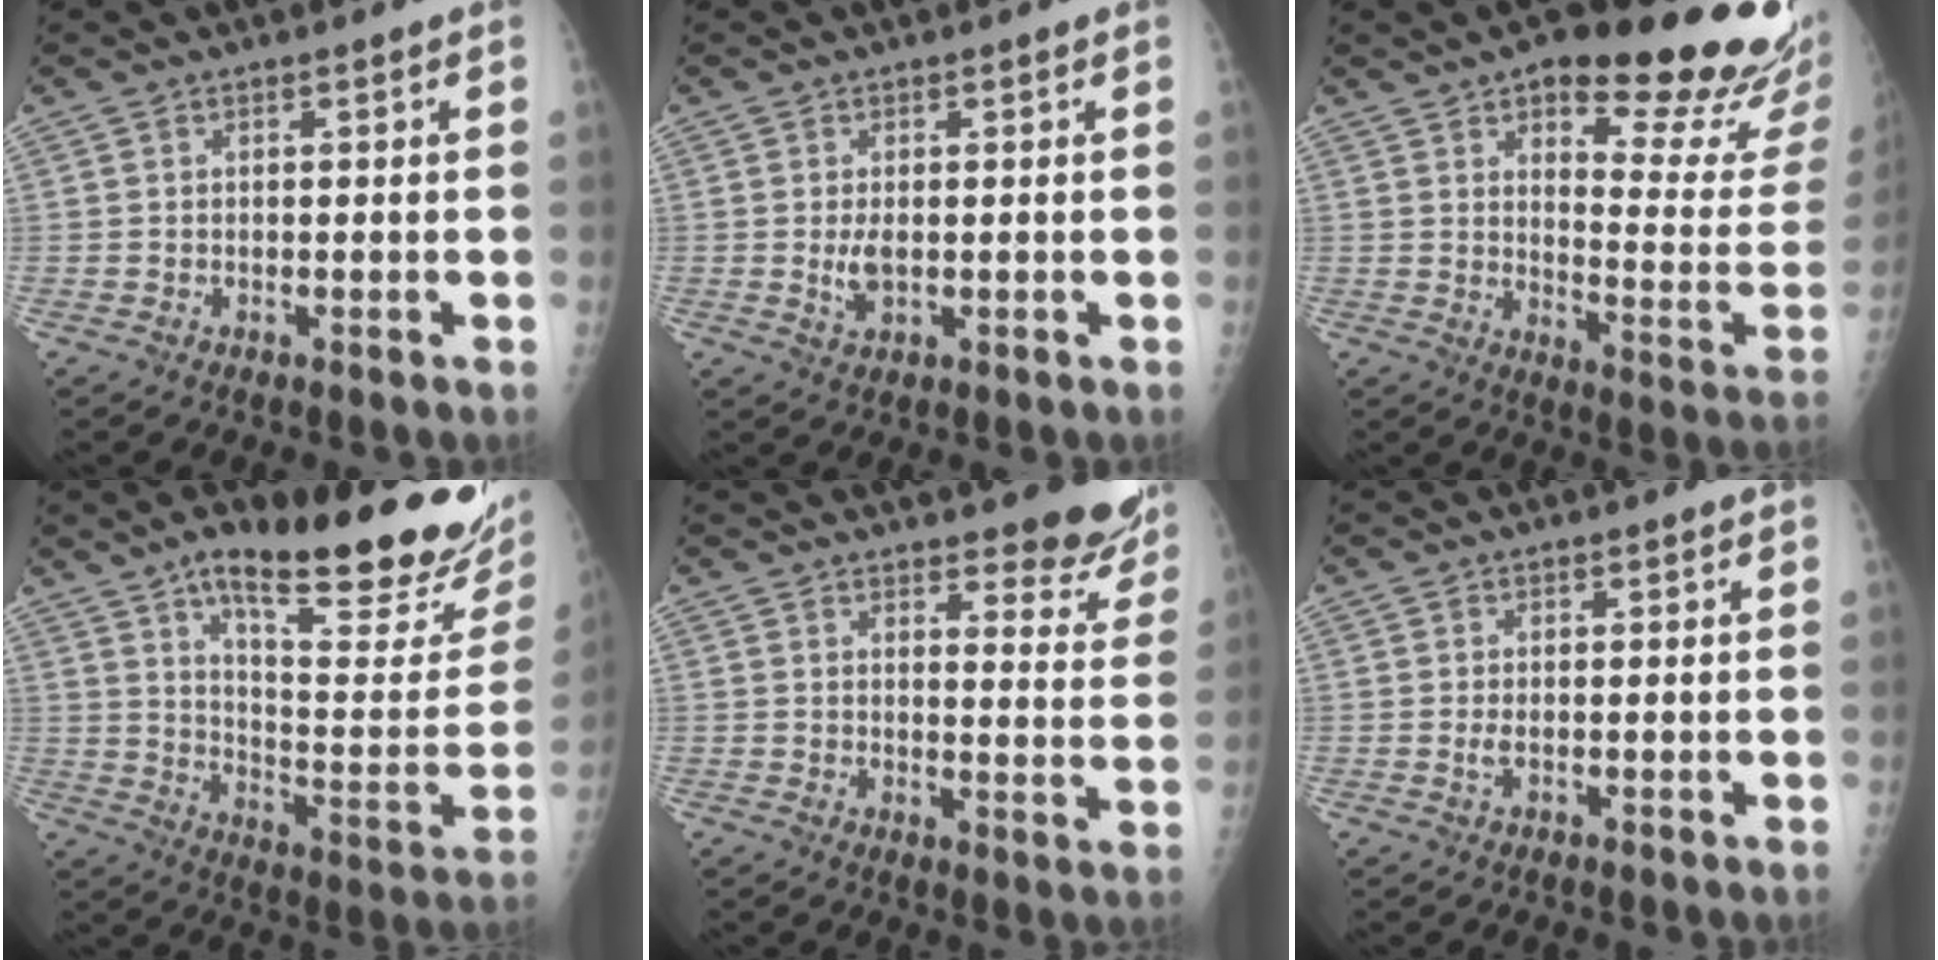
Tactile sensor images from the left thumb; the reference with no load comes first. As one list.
[{"total": 3.1, "force": [0.3, 1.4, 2.7], "torque": [-0.050, -0.007, 0.013]}, {"total": 24.3, "force": [16.7, 6.8, 16.3], "torque": [-0.163, -0.092, 0.214]}, {"total": 28.9, "force": [19.0, 7.3, 20.6], "torque": [-0.252, -0.085, 0.281]}, {"total": 10.7, "force": [9.3, 2.8, 4.5], "torque": [-0.020, -0.070, 0.104]}, {"total": 1.5, "force": [0.3, 0.4, 1.4], "torque": [-0.031, 0.000, 0.009]}]